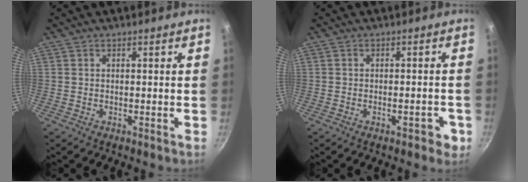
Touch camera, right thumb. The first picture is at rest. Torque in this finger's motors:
{"motor_torque": [-0.22, 0.34, -0.24, -0.08, -0.02]}